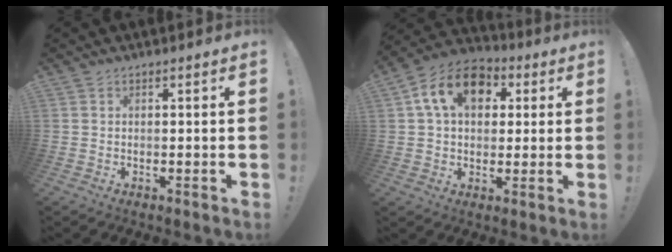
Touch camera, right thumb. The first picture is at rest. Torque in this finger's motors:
{"motor_torque": [0.40, 0.40, 0.14, 0.12, 0.04]}